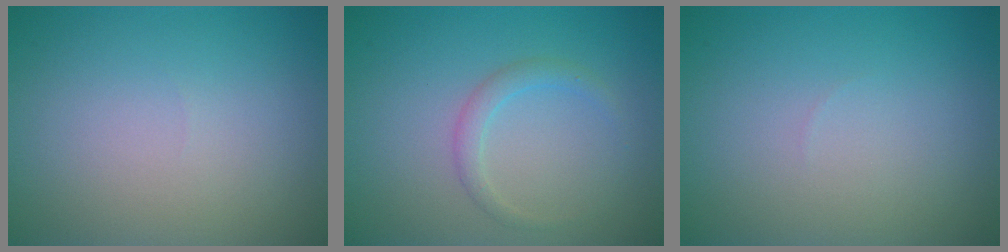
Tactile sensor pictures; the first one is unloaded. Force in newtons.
{"total": 1.5, "press": 1.5, "slide": 0.1}
{"total": 0.0}